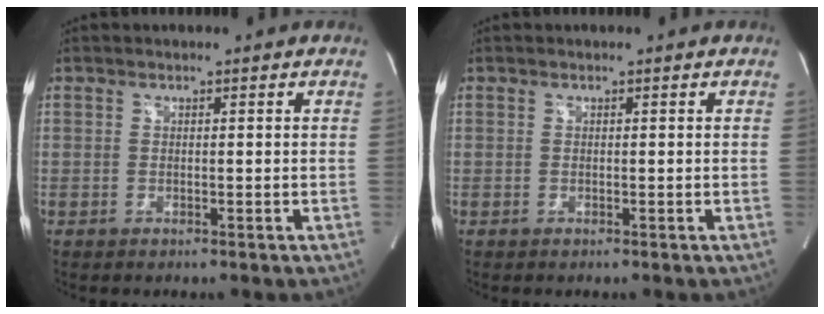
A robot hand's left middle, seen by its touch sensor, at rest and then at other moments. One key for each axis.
{"total": 0.0}